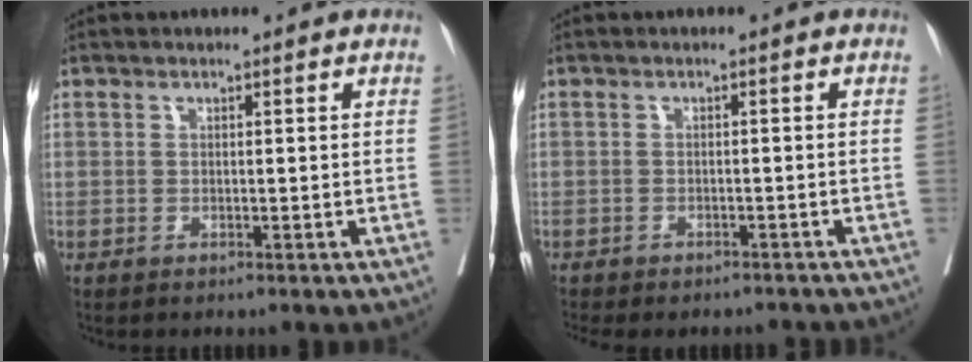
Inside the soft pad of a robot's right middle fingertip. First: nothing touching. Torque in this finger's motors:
{"motor_torque": [1.07, -1.07, 0.47, 0.10]}